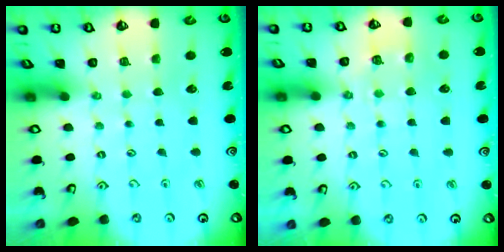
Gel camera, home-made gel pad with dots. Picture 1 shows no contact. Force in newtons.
{"total": 5.8, "press": 5.8, "slide": 0.1}